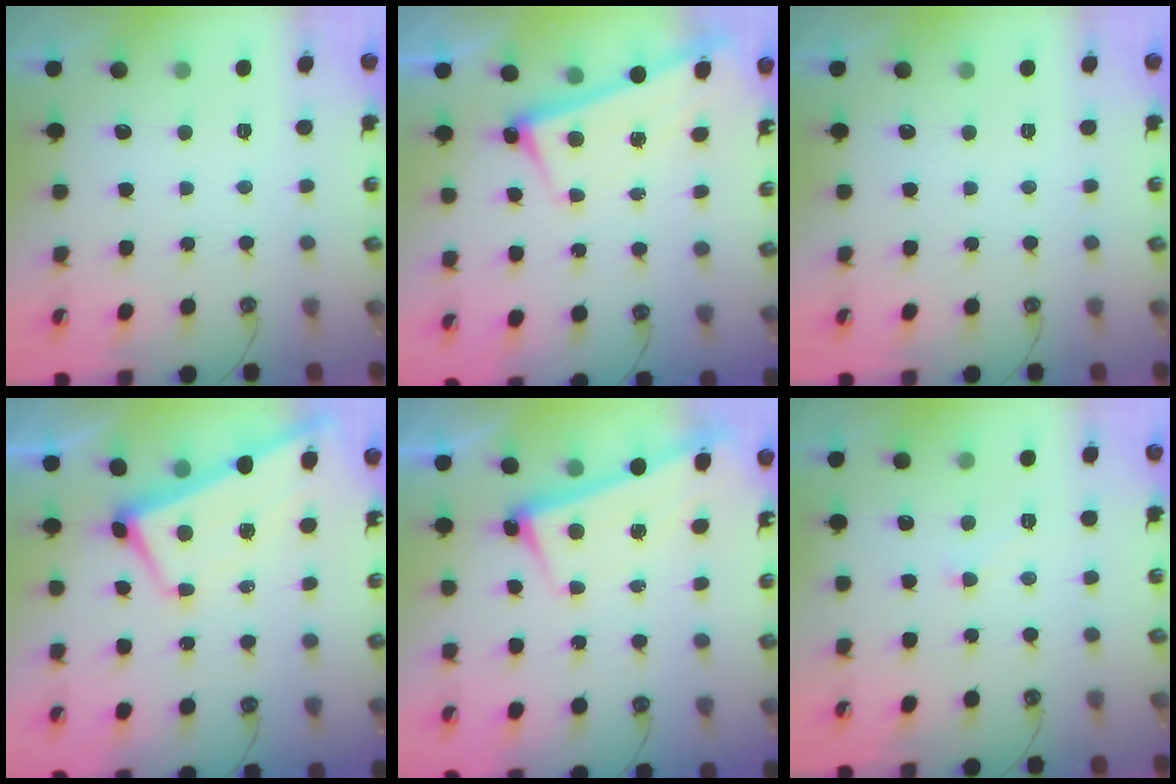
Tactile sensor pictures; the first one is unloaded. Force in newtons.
{"total": 2.7, "press": 2.6, "slide": 0.4}
{"total": 0.0}
{"total": 1.1, "press": 0.6, "slide": 0.9}
{"total": 2.7, "press": 2.5, "slide": 0.9}
{"total": 0.8, "press": 0.6, "slide": 0.5}